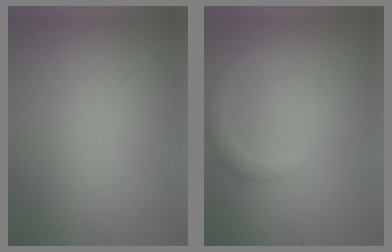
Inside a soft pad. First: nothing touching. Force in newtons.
{"total": 1.6, "press": 1.6, "slide": 0.1}